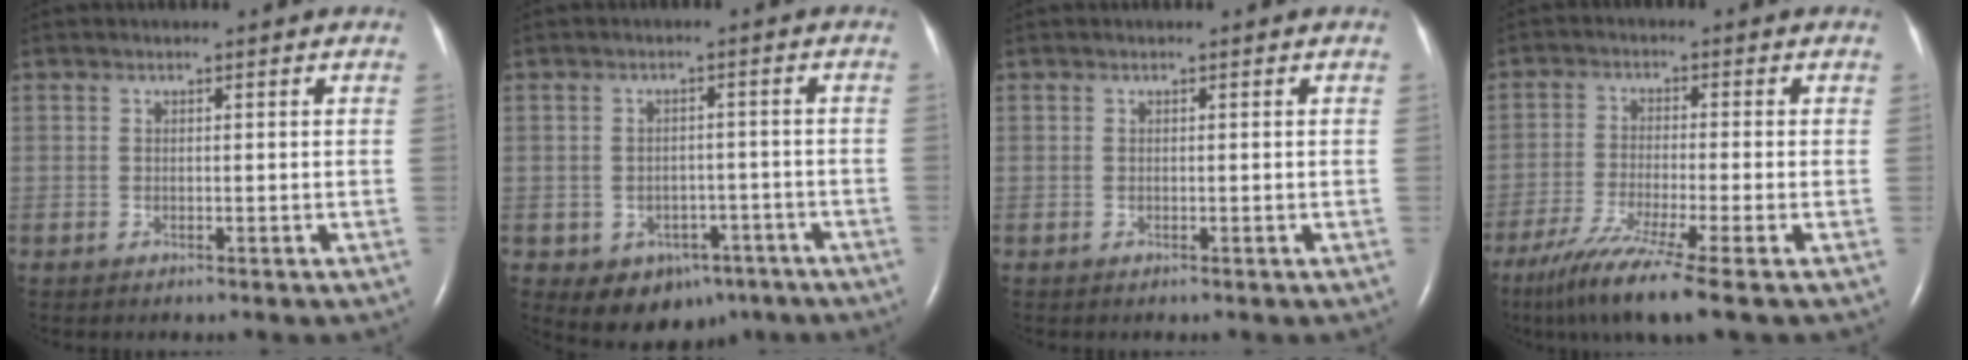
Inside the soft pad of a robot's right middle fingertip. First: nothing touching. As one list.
[{"total": 6.9, "force": [-3.8, 5.0, 2.8], "torque": [-0.038, 0.013, -0.041]}, {"total": 0.0}, {"total": 10.3, "force": [-7.1, -1.1, 7.4], "torque": [-0.134, -0.037, -0.120]}]